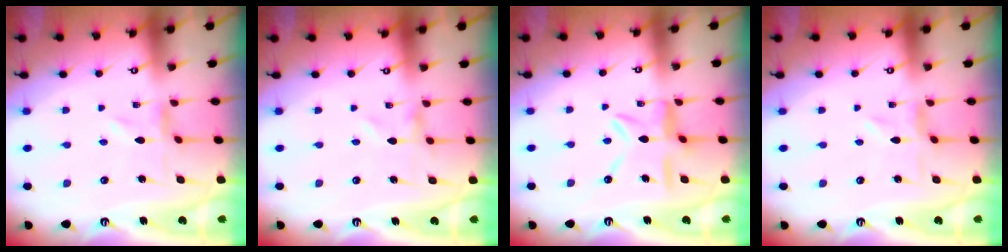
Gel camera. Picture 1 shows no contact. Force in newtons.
{"total": 0.0}
{"total": 12.0, "press": 11.9, "slide": 1.0}
{"total": 0.0}